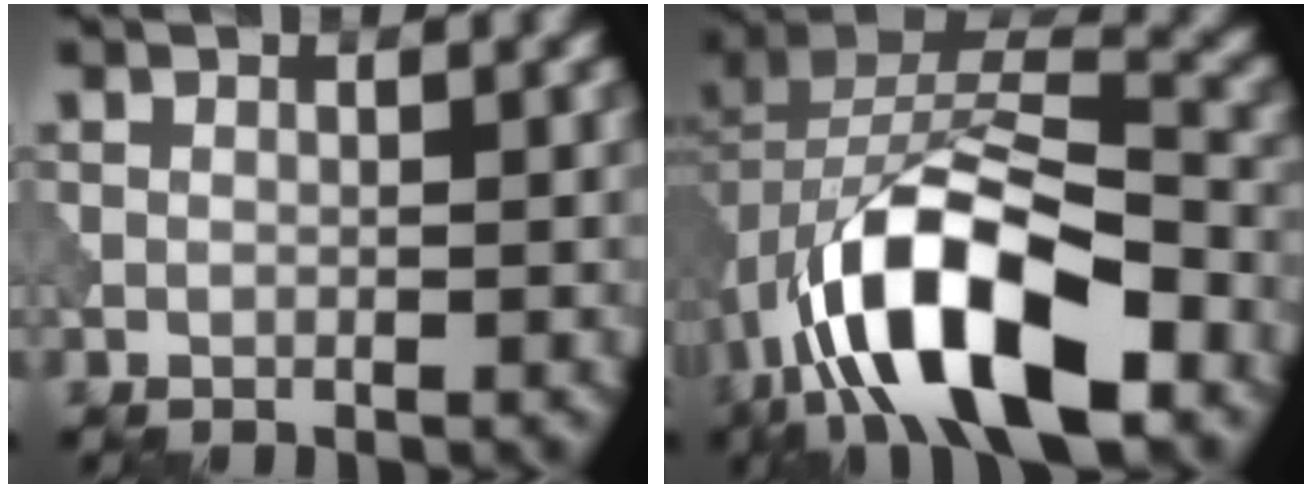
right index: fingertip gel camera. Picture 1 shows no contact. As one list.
[{"total": 13.9, "force": [-6.3, 6.3, 10.6], "torque": [-0.186, 0.005, -0.111]}]